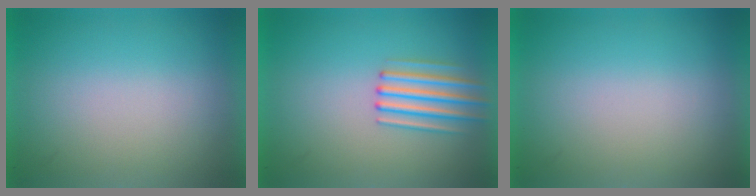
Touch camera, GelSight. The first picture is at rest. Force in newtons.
{"total": 2.6}
{"total": 0.0}